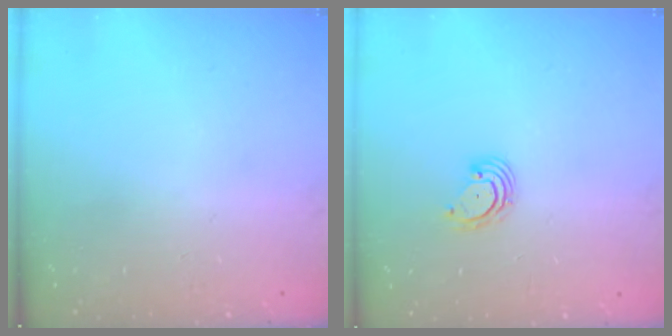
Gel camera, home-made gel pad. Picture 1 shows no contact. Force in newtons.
{"total": 3.2, "press": 3.1, "slide": 0.4}